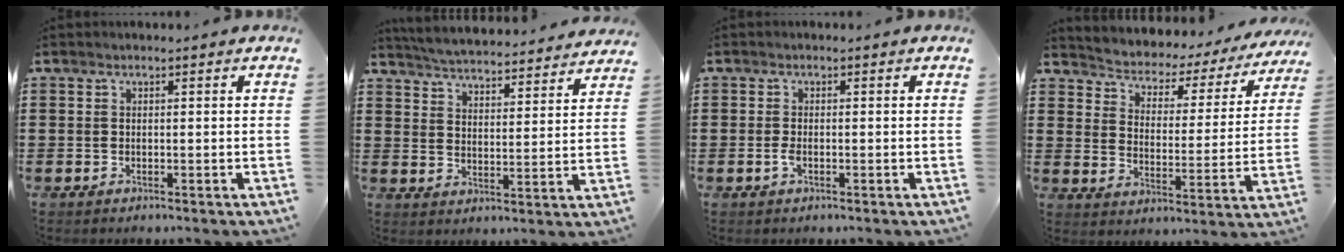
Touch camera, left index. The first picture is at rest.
{"total": 4.4, "force": [4.4, -0.4, 0.2], "torque": [-0.029, -0.038, 0.072]}
{"total": 1.3, "force": [-0.6, 0.4, 1.1], "torque": [-0.030, -0.005, -0.012]}
{"total": 2.3, "force": [2.1, 1.0, 0.0], "torque": [-0.021, -0.027, 0.022]}